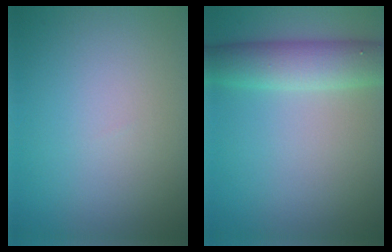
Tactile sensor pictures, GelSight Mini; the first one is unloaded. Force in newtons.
{"total": 4.9, "press": 4.9, "slide": 0.1}